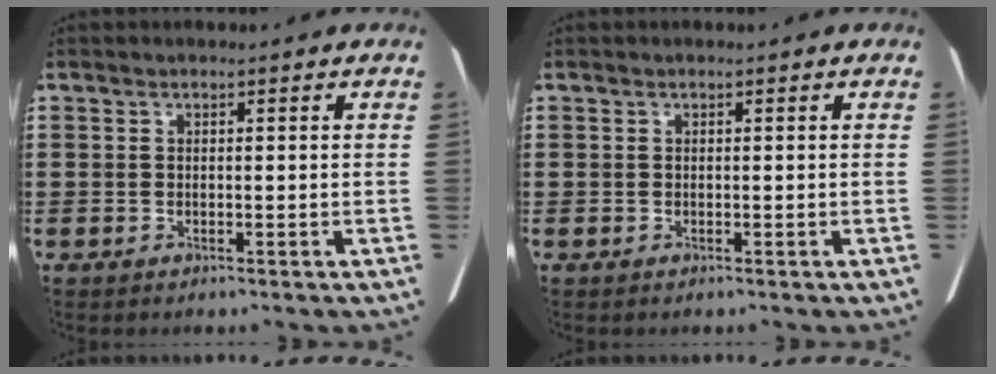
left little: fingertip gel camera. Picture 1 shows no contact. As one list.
[{"total": 0.0}]